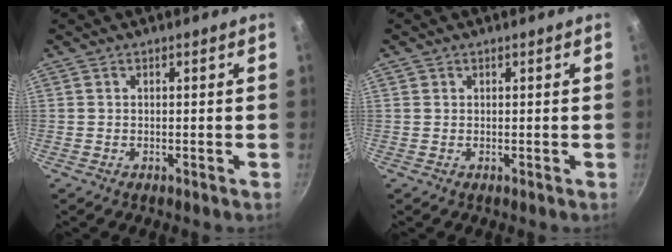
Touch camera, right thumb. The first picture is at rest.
{"total": 0.5, "force": [0.2, 0.5, 0.1], "torque": [0.002, 0.002, 0.002]}